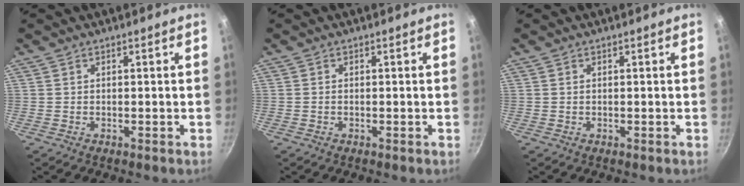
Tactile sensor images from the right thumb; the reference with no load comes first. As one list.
[{"total": 0.0}, {"total": 0.0}]